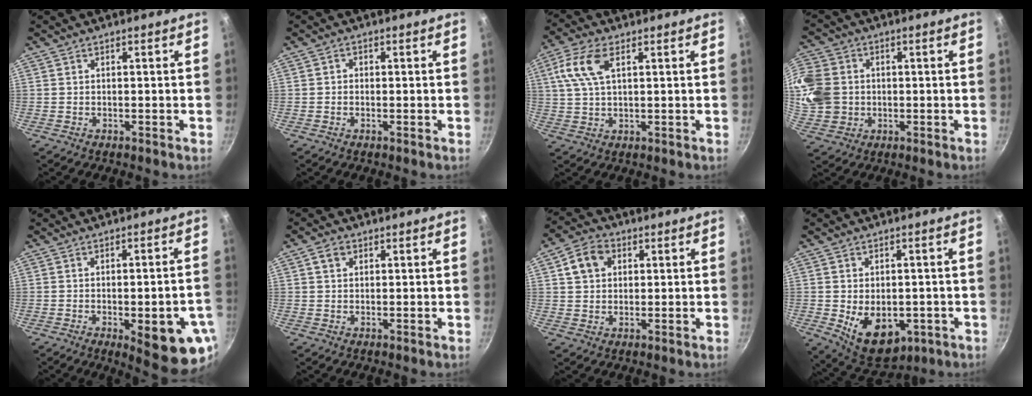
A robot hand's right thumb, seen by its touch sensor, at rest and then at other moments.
{"total": 1.1, "force": [-0.2, 1.0, 0.4], "torque": [-0.003, 0.003, -0.005]}
{"total": 8.3, "force": [2.8, 4.1, 6.6], "torque": [-0.136, 0.012, 0.053]}
{"total": 14.0, "force": [0.9, 12.3, 6.6], "torque": [-0.141, 0.004, 0.015]}
{"total": 14.0, "force": [-4.4, 4.2, 12.6], "torque": [-0.136, 0.001, -0.048]}
{"total": 2.6, "force": [1.0, 2.0, 1.3], "torque": [-0.015, 0.002, 0.016]}
{"total": 6.9, "force": [2.2, 5.5, 3.6], "torque": [-0.045, 0.010, 0.029]}
{"total": 11.3, "force": [-2.5, 7.5, 8.1], "torque": [-0.090, -0.009, -0.014]}